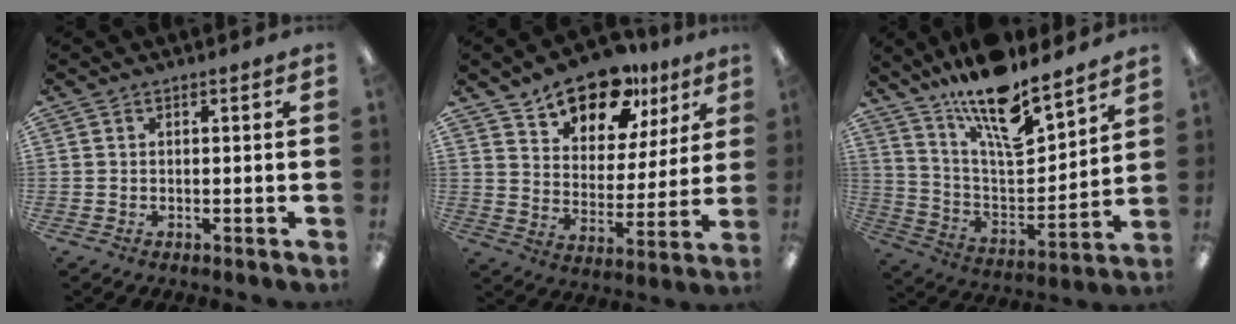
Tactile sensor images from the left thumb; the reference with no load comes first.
{"total": 15.3, "force": [11.8, 7.6, 5.9], "torque": [-0.094, -0.078, 0.213]}
{"total": 16.4, "force": [13.5, 4.2, 8.4], "torque": [-0.155, -0.098, 0.232]}